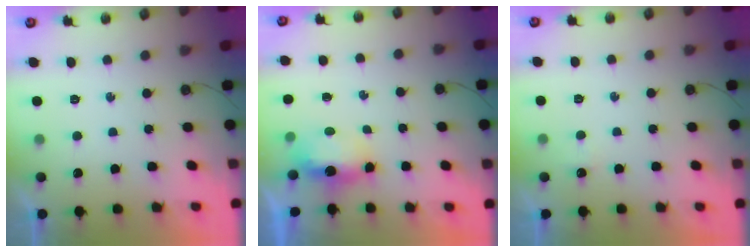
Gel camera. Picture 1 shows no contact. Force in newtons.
{"total": 6.2, "press": 6.2, "slide": 0.6}
{"total": 2.2, "press": 2.1, "slide": 0.4}